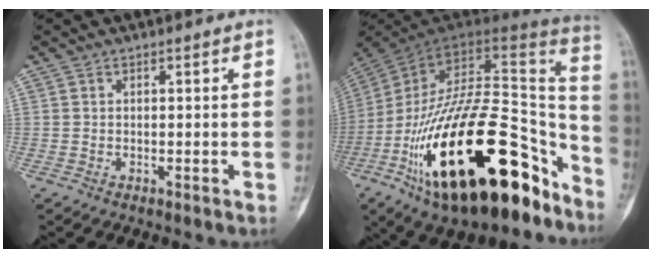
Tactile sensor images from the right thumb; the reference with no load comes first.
{"total": 36.7, "force": [-18.1, 16.8, 27.1], "torque": [-0.384, 0.070, -0.288]}